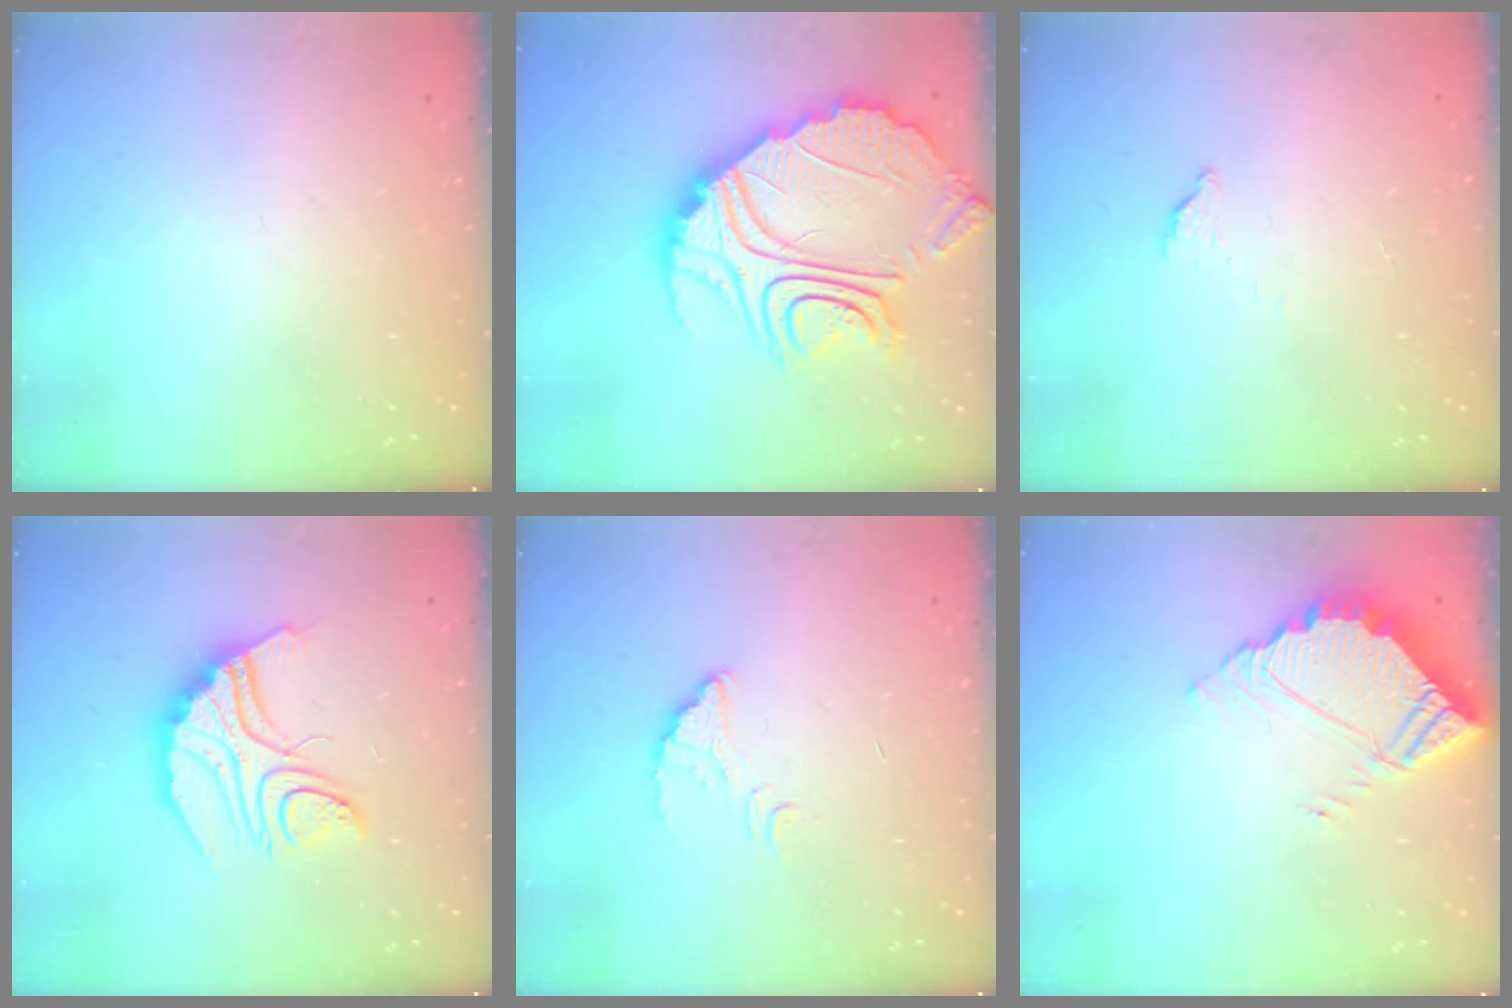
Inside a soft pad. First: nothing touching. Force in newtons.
{"total": 21.8, "press": 21.7, "slide": 2.2}
{"total": 2.6, "press": 2.6, "slide": 0.3}
{"total": 13.7, "press": 13.7, "slide": 1.4}
{"total": 3.4, "press": 3.4, "slide": 0.2}
{"total": 5.9, "press": 5.9, "slide": 0.4}